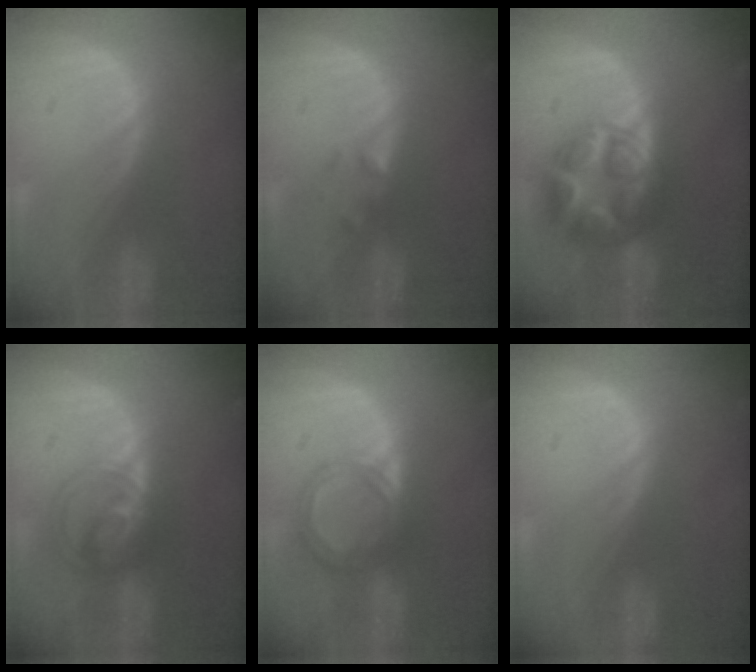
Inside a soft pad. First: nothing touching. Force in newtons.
{"total": 1.3, "press": 1.0, "slide": 0.8}
{"total": 8.9, "press": 8.9, "slide": 0.4}
{"total": 5.5, "press": 5.5, "slide": 0.6}
{"total": 5.8, "press": 5.3, "slide": 2.4}
{"total": 0.0}